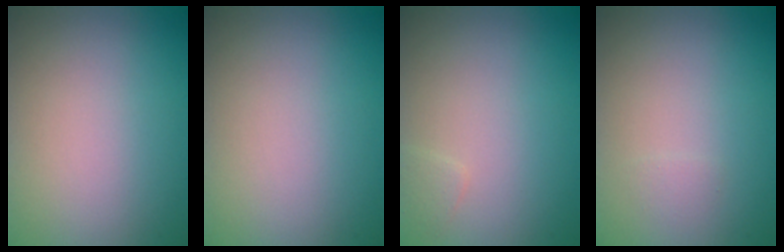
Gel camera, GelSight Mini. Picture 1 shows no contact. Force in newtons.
{"total": 0.0}
{"total": 0.7, "press": 0.7, "slide": 0.0}
{"total": 0.5, "press": 0.5, "slide": 0.1}